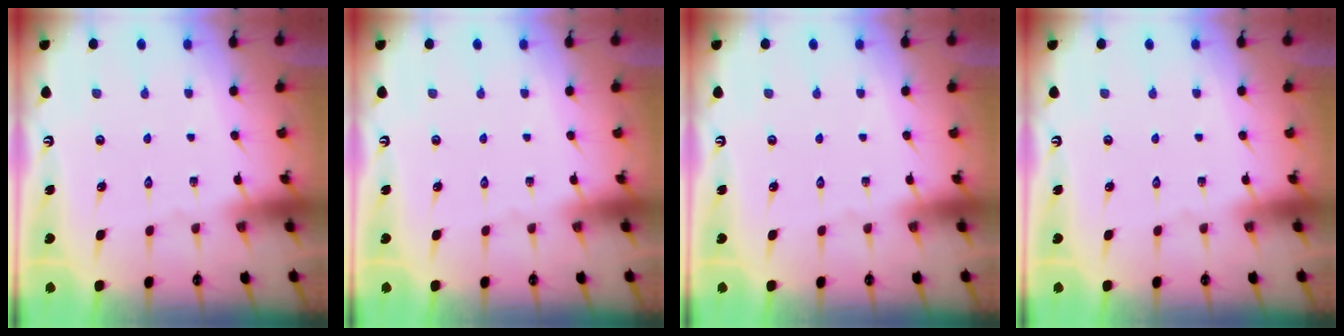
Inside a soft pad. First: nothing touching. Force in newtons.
{"total": 0.0}
{"total": 0.0}
{"total": 0.0}